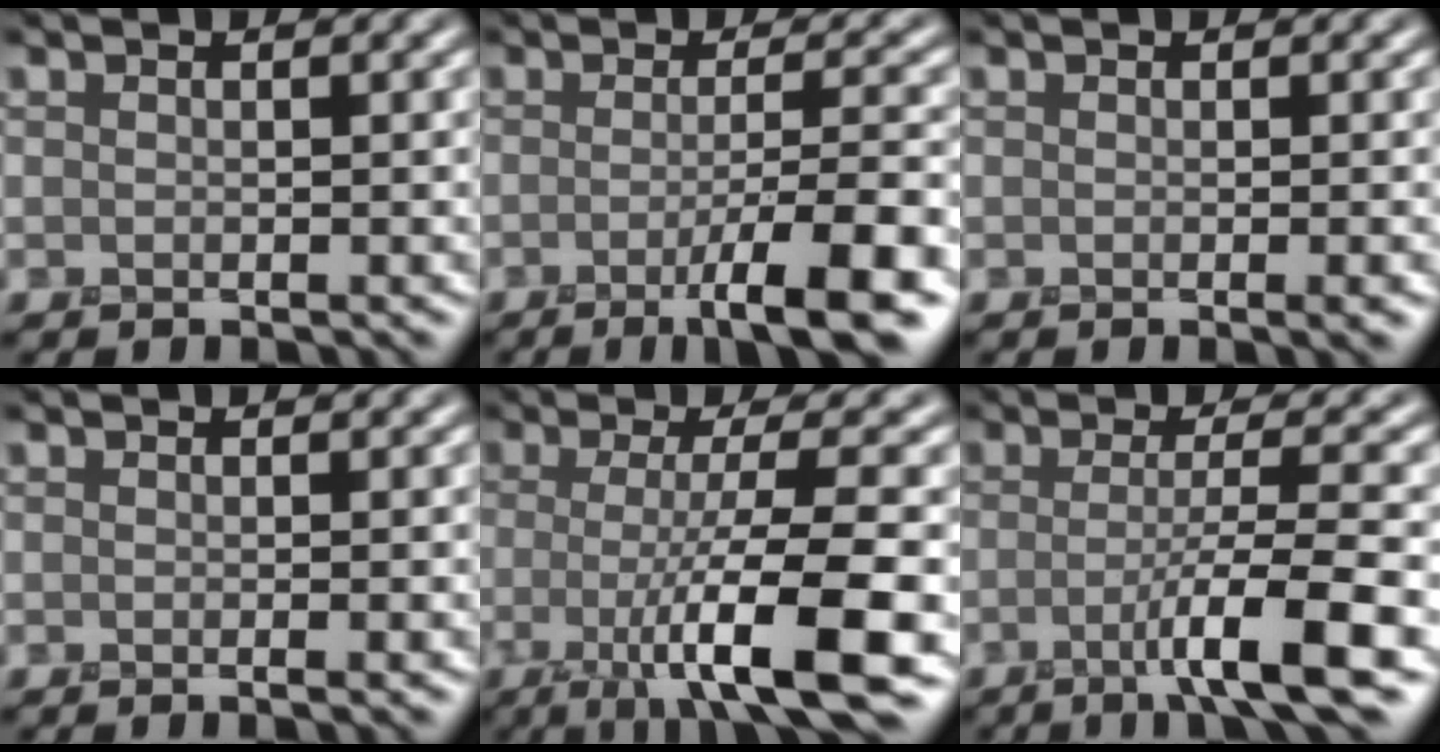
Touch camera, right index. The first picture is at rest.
{"total": 6.9, "force": [-2.8, 1.0, 6.2], "torque": [-0.089, -0.003, -0.047]}
{"total": 1.0, "force": [-0.3, 0.1, 0.9], "torque": [-0.013, -0.007, -0.005]}
{"total": 0.7, "force": [-0.1, 0.0, 0.7], "torque": [-0.009, -0.003, -0.002]}
{"total": 9.7, "force": [-2.7, 1.7, 9.2], "torque": [-0.129, -0.013, -0.051]}
{"total": 6.0, "force": [-2.1, 0.5, 5.6], "torque": [-0.087, -0.002, -0.045]}